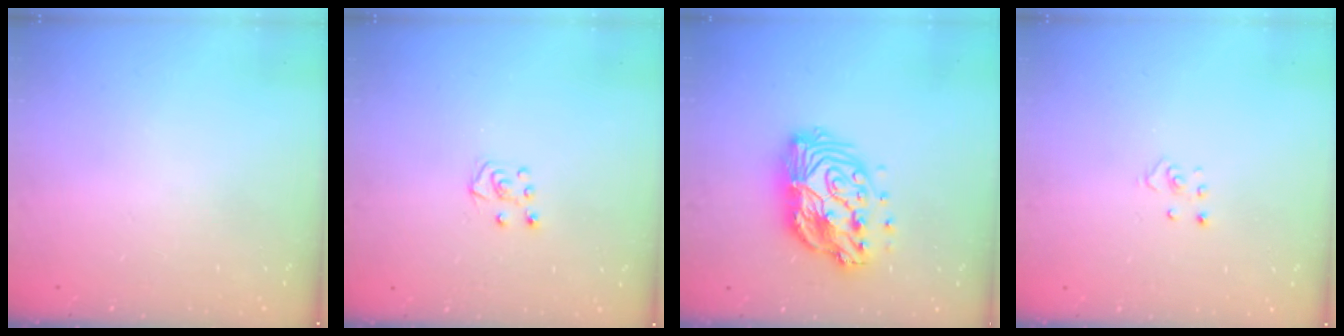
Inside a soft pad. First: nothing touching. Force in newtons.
{"total": 5.3, "press": 5.3, "slide": 0.6}
{"total": 15.1, "press": 15.0, "slide": 1.2}
{"total": 2.3, "press": 2.3, "slide": 0.2}